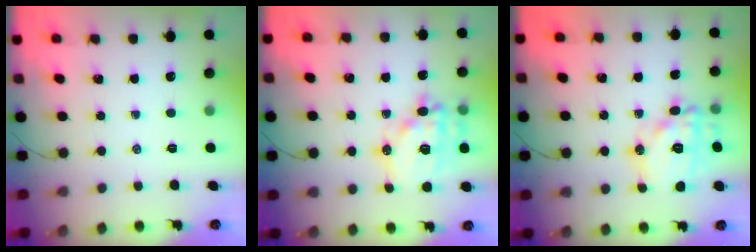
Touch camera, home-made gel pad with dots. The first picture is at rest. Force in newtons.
{"total": 17.3, "press": 16.9, "slide": 3.5}
{"total": 15.8, "press": 15.8, "slide": 0.6}